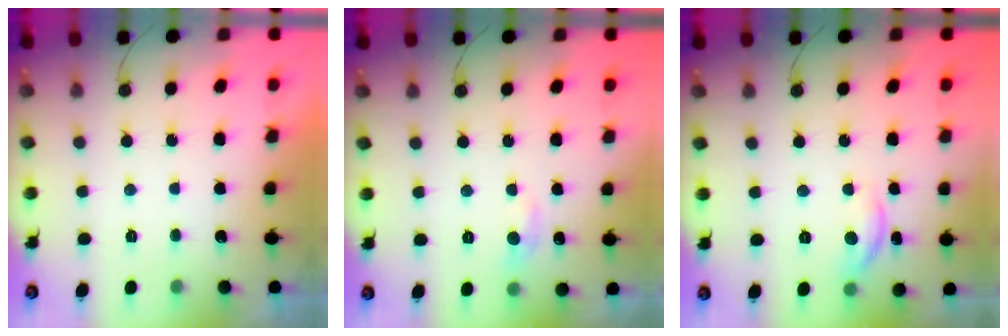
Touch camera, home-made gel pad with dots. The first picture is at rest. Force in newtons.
{"total": 6.1, "press": 6.0, "slide": 0.9}
{"total": 7.5, "press": 7.5, "slide": 0.7}